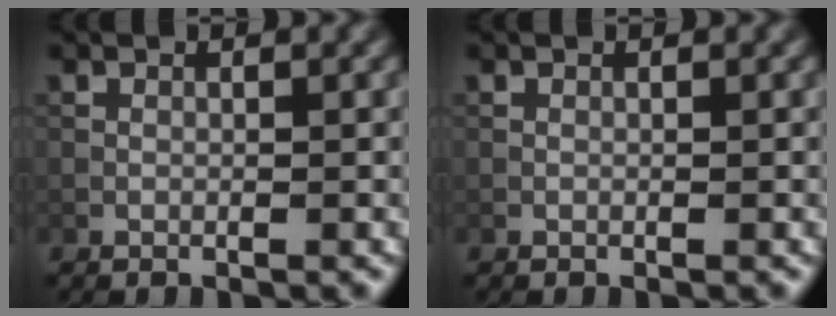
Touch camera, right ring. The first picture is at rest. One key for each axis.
{"total": 0.0}